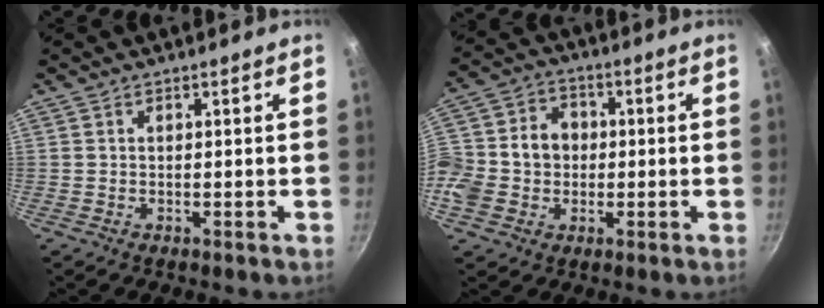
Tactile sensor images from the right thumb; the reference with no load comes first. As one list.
[{"total": 13.7, "force": [-1.2, 11.8, 6.9], "torque": [-0.124, 0.029, -0.033]}]